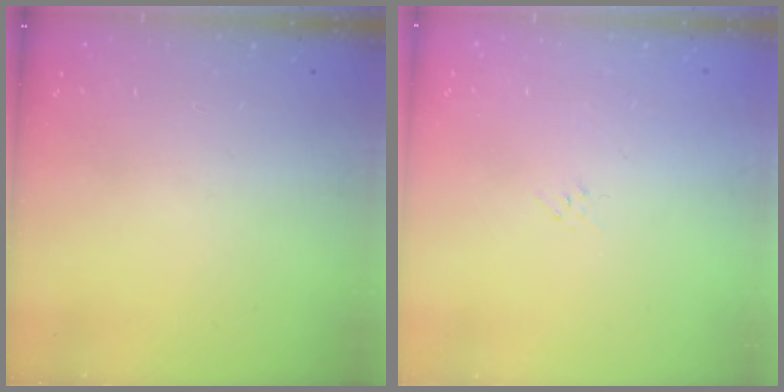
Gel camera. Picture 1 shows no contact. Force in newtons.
{"total": 2.9, "press": 2.9, "slide": 0.6}